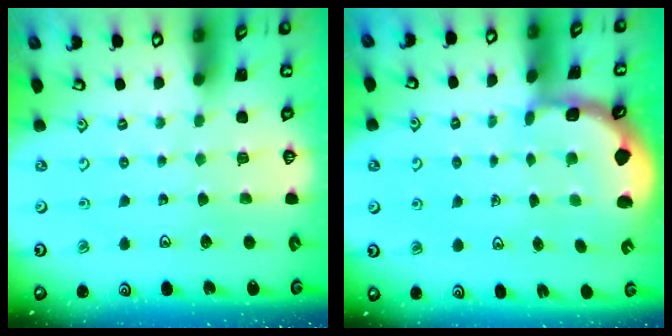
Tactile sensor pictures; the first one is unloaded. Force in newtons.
{"total": 1.8, "press": 1.7, "slide": 0.5}